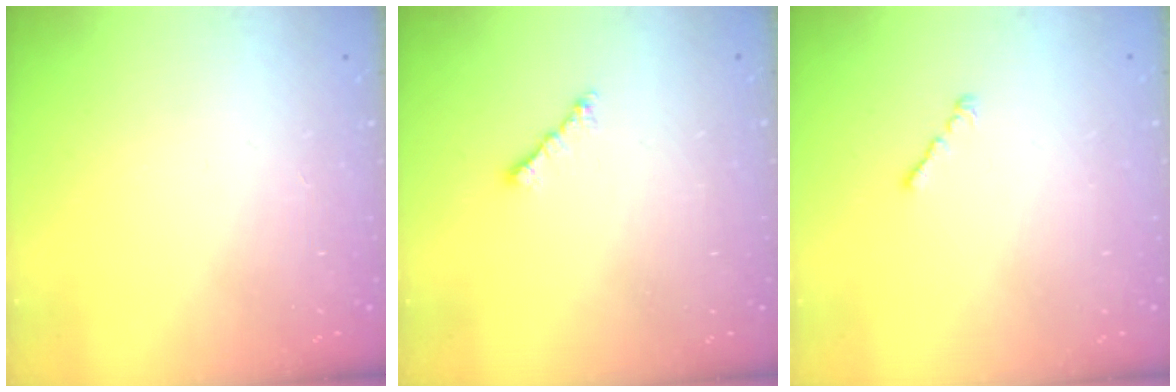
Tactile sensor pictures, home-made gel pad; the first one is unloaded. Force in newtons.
{"total": 1.8, "press": 1.8, "slide": 0.5}
{"total": 1.0, "press": 0.9, "slide": 0.5}